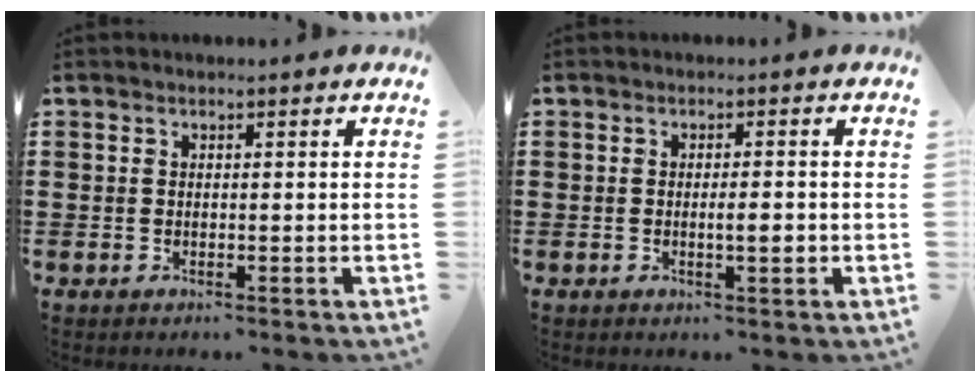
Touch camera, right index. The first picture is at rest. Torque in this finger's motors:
{"motor_torque": [1.11, 0.22, 0.12, 0.04]}